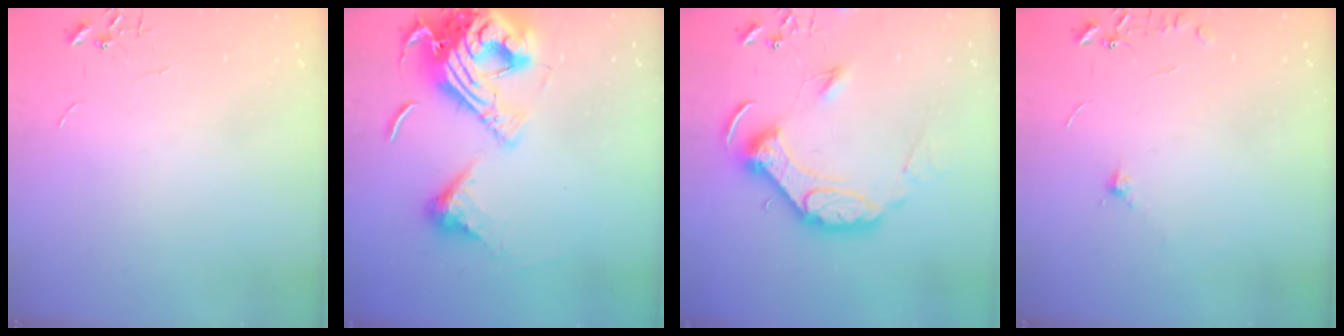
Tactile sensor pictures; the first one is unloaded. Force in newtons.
{"total": 22.1, "press": 22.0, "slide": 2.3}
{"total": 14.3, "press": 14.2, "slide": 2.0}
{"total": 6.8, "press": 6.8, "slide": 0.8}